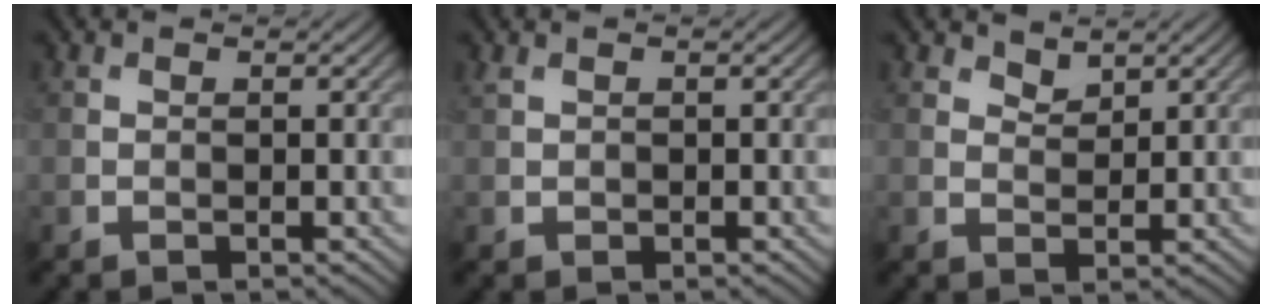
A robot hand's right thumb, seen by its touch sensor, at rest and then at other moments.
{"total": 0.8, "force": [0.3, 0.5, 0.5], "torque": [-0.017, 0.002, 0.010]}
{"total": 1.8, "force": [1.5, 0.9, 0.6], "torque": [-0.015, -0.004, 0.030]}